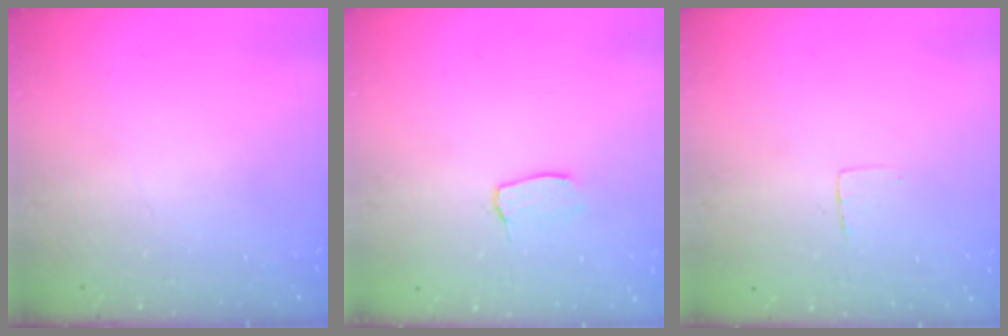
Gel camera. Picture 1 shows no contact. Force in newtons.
{"total": 3.6, "press": 3.6, "slide": 0.3}
{"total": 3.0, "press": 3.0, "slide": 0.2}